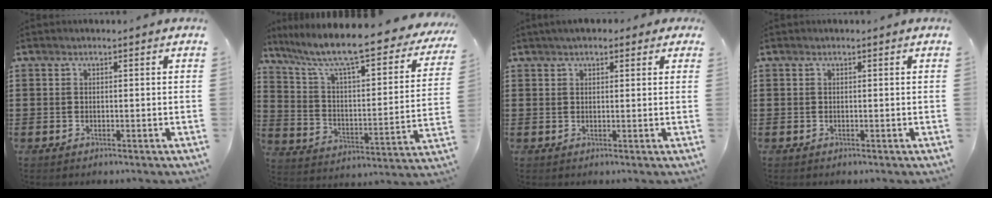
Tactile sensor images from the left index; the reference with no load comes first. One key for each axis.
{"total": 10.0, "fx": 8.2, "fy": 0.5, "fz": 5.6, "tx": -0.133, "ty": -0.065, "tz": 0.131}
{"total": 2.0, "fx": 1.2, "fy": 1.0, "fz": 1.1, "tx": -0.026, "ty": 0.008, "tz": 0.022}
{"total": 0.0}